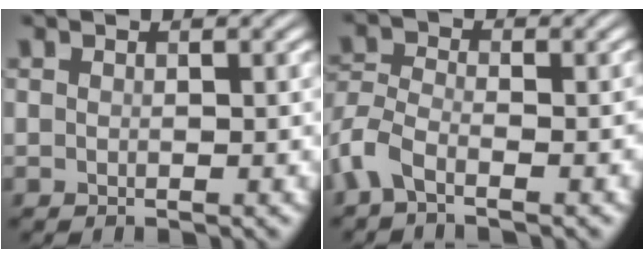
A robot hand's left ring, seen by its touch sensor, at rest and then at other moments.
{"total": 5.3, "force": [-4.1, 2.0, 2.7], "torque": [-0.068, 0.000, -0.096]}